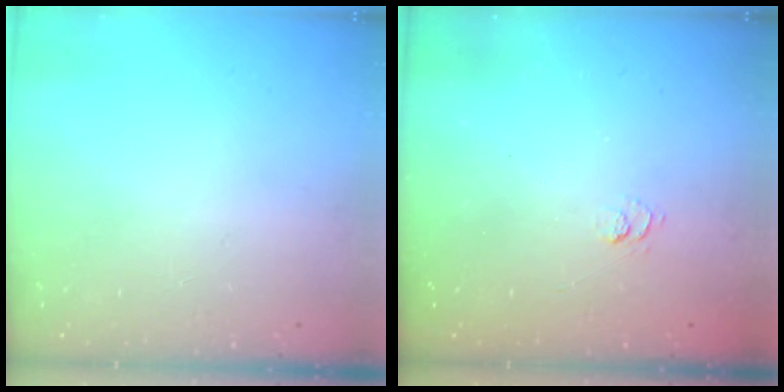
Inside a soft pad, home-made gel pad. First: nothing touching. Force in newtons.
{"total": 2.7, "press": 2.2, "slide": 1.5}